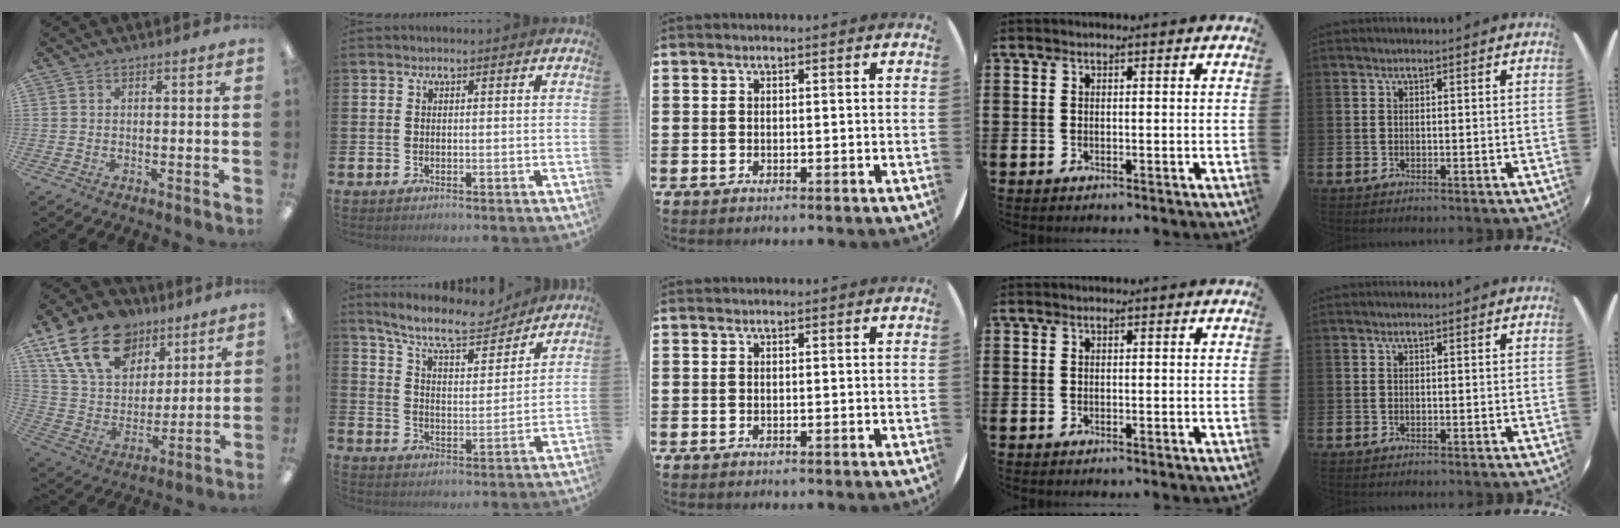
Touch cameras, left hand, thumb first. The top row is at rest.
{"thumb": {"total": 20.8, "force": [12.2, 13.3, 10.4], "torque": [-0.192, -0.046, 0.228]}, "index": {"total": 9.8, "force": [8.9, 2.0, 3.7], "torque": [-0.096, -0.051, 0.156]}}